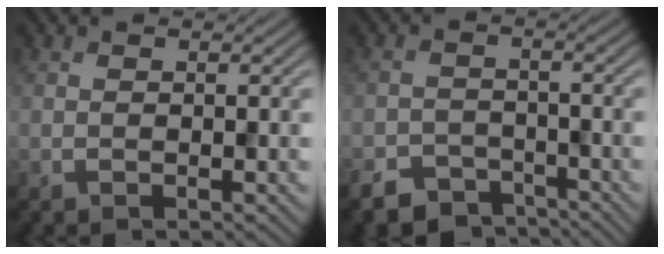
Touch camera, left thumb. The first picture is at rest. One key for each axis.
{"total": 4.8, "fx": -4.1, "fy": 2.3, "fz": 1.0, "tx": -0.020, "ty": -0.006, "tz": -0.078}